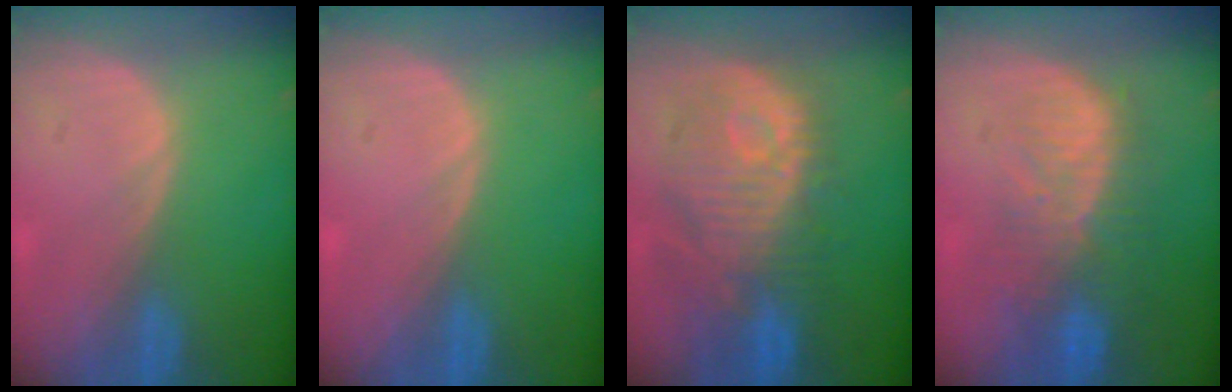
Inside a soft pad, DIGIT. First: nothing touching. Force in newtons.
{"total": 0.0}
{"total": 11.6, "press": 10.7, "slide": 4.4}
{"total": 10.3, "press": 8.8, "slide": 5.4}